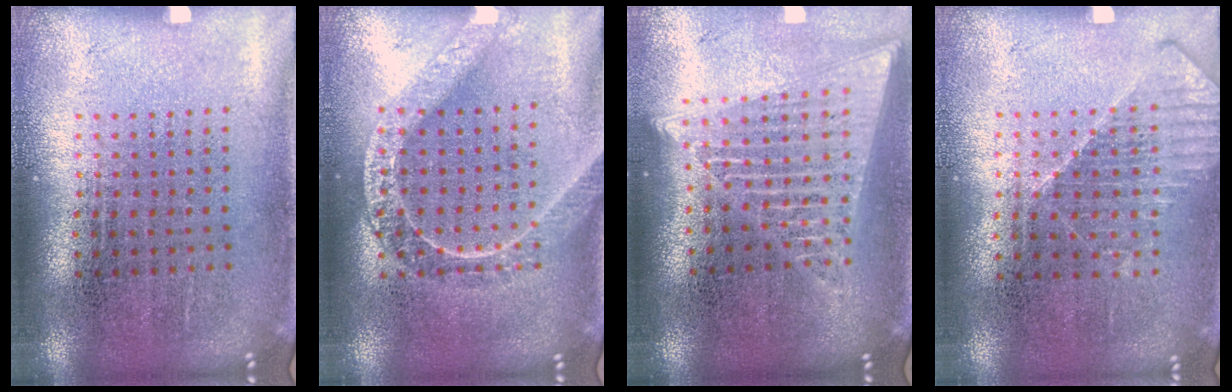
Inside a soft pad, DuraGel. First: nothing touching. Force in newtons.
{"total": 1.6, "press": 1.5, "slide": 0.4}
{"total": 1.9, "press": 1.7, "slide": 1.0}
{"total": 1.2, "press": 1.2, "slide": 0.3}